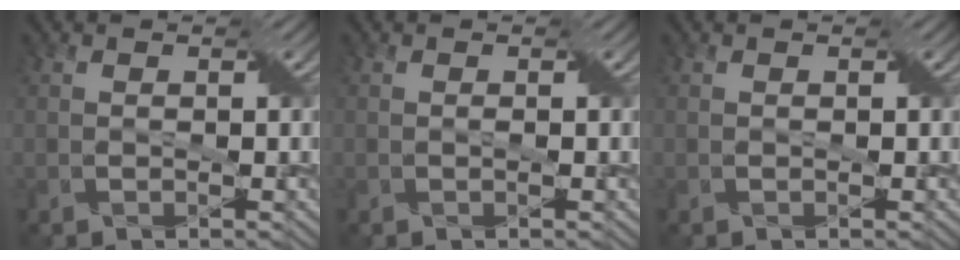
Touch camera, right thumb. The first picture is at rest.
{"total": 0.0}
{"total": 0.0}